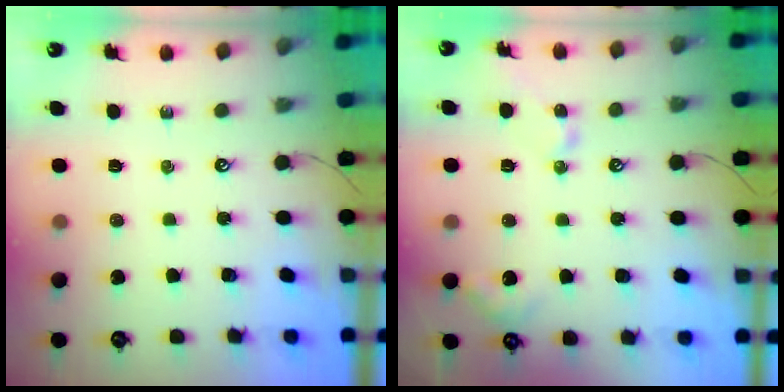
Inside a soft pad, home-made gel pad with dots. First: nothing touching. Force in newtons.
{"total": 5.2, "press": 5.2, "slide": 0.4}